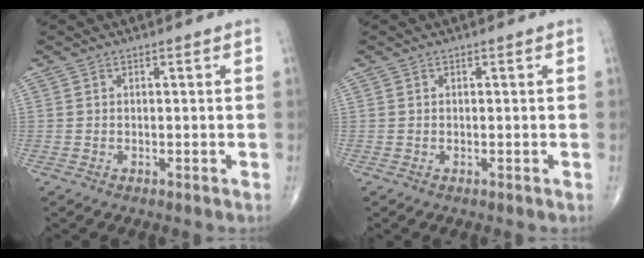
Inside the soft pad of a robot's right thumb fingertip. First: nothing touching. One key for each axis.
{"total": 0.0}